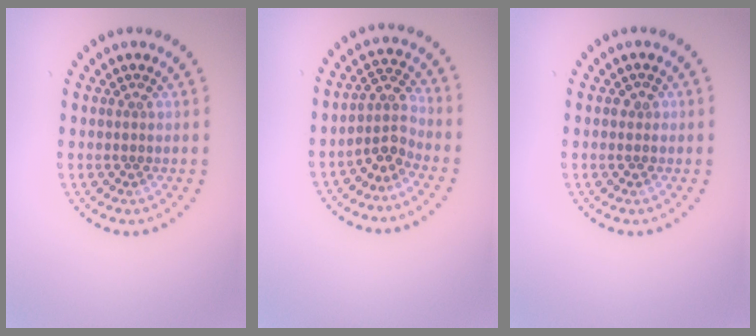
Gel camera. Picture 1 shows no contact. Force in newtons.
{"total": 2.6, "press": 2.0, "slide": 1.7}
{"total": 0.8, "press": 0.8, "slide": 0.1}